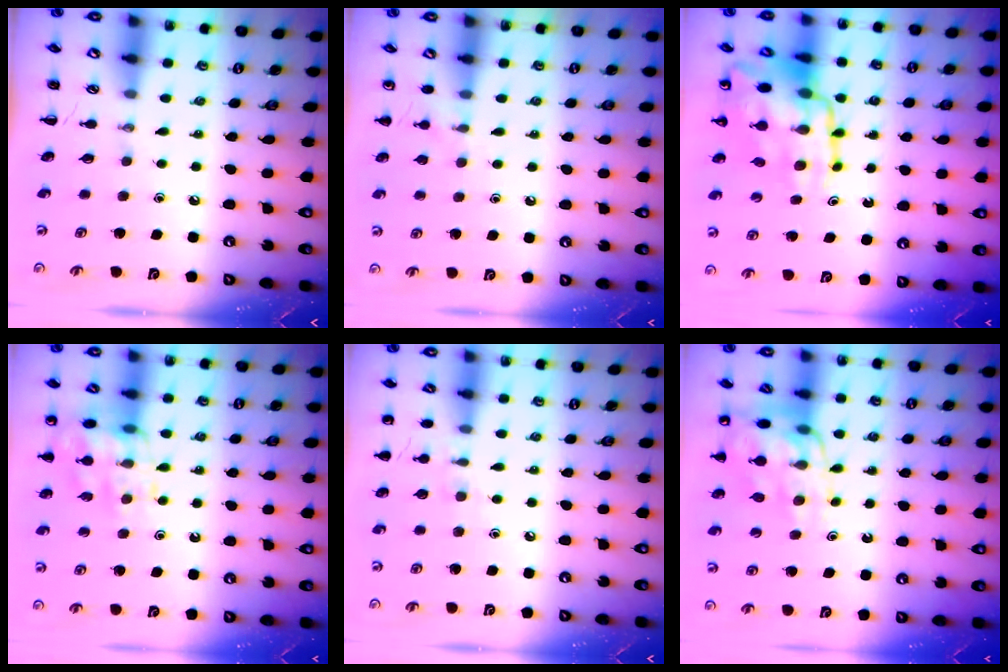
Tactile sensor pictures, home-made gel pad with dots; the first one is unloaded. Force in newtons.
{"total": 6.0, "press": 5.7, "slide": 1.8}
{"total": 18.2, "press": 17.7, "slide": 4.4}
{"total": 14.5, "press": 14.4, "slide": 2.0}
{"total": 6.4, "press": 6.1, "slide": 1.8}
{"total": 14.4, "press": 14.2, "slide": 2.7}